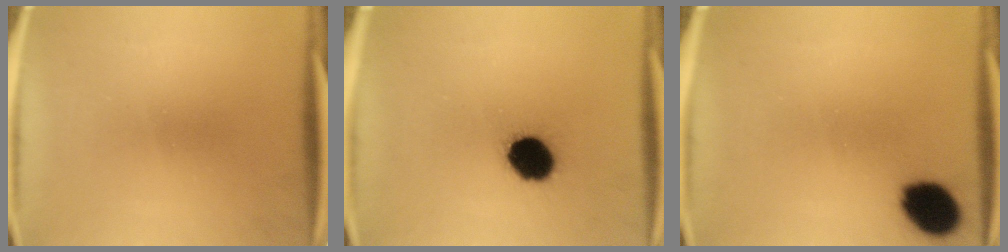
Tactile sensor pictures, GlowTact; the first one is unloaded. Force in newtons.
{"total": 10.7}
{"total": 10.2}